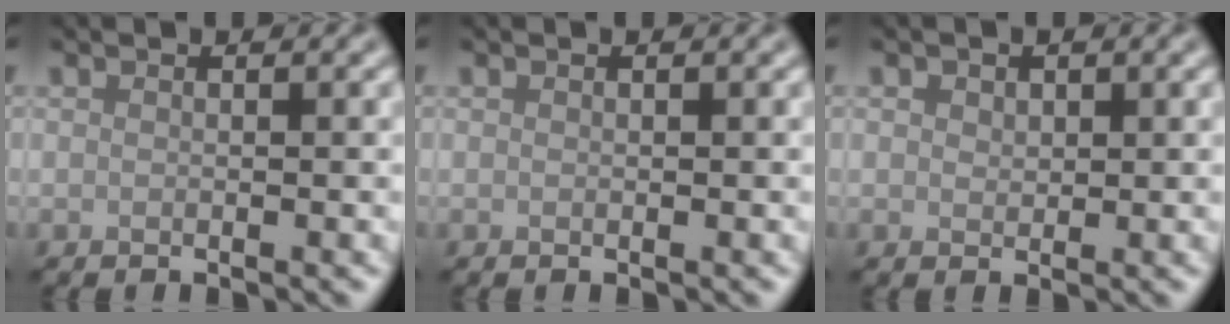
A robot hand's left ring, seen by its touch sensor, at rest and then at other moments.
{"total": 0.0}
{"total": 1.0, "force": [0.5, 0.8, 0.3], "torque": [-0.006, -0.002, 0.007]}